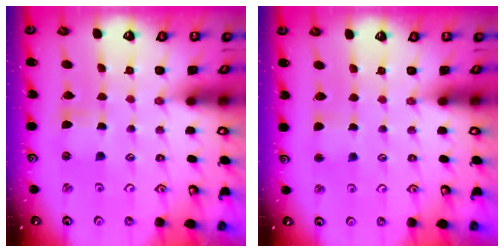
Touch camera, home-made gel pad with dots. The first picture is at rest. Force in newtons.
{"total": 2.5, "press": 2.5, "slide": 0.5}